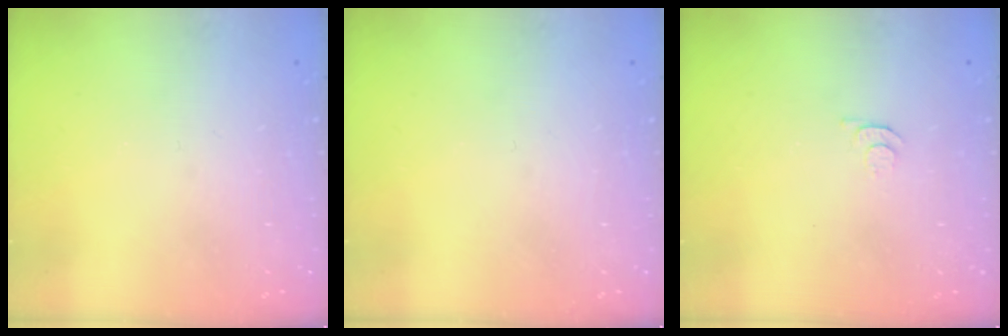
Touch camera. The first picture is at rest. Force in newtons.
{"total": 0.0}
{"total": 3.8, "press": 3.7, "slide": 0.7}